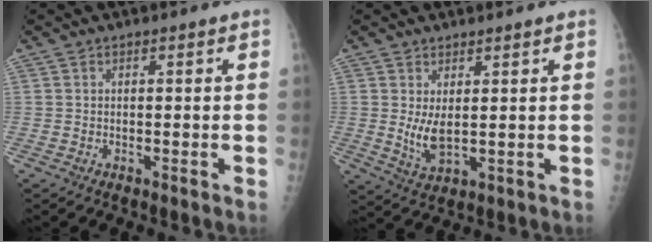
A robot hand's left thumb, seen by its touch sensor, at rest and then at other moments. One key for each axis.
{"total": 4.9, "fx": 1.1, "fy": 2.1, "fz": 4.3, "tx": -0.077, "ty": -0.019, "tz": 0.030}